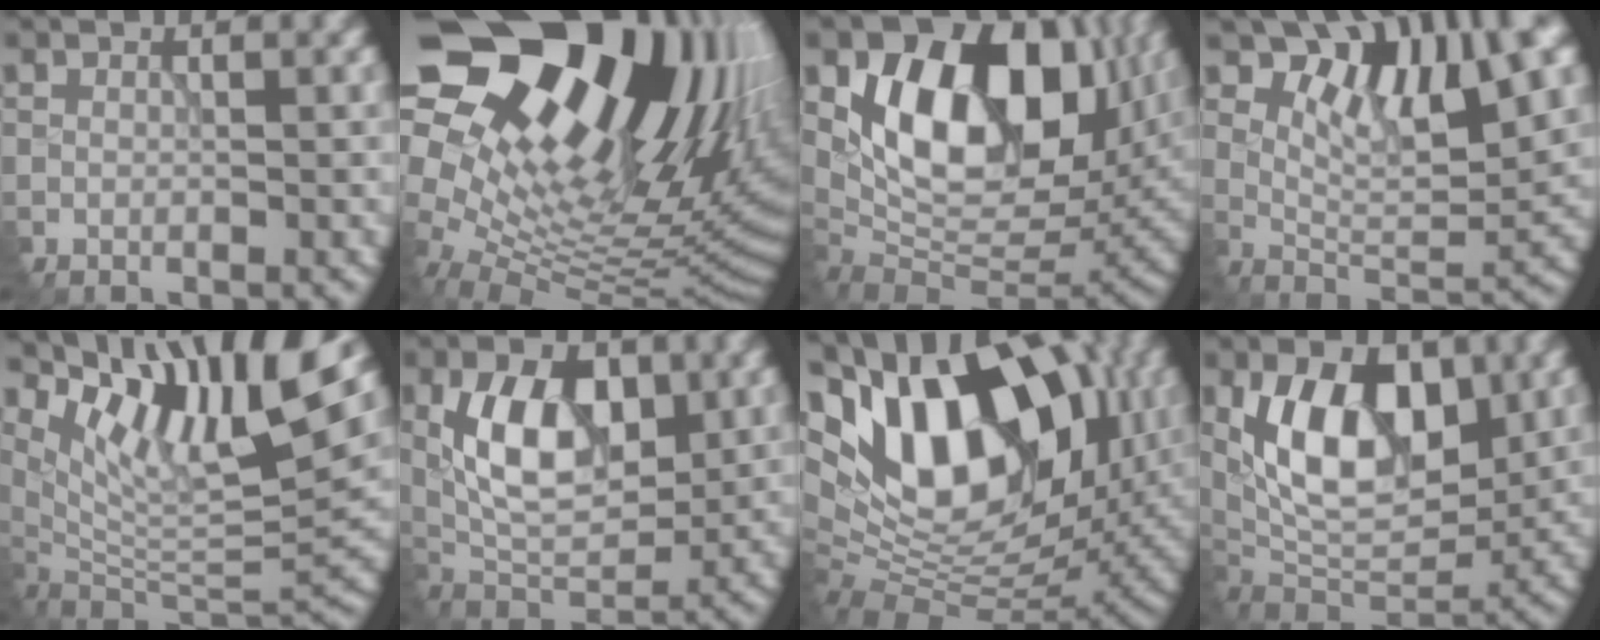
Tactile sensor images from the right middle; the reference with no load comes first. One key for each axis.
{"total": 20.7, "fx": 8.6, "fy": 10.4, "fz": 15.7, "tx": -0.219, "ty": 0.034, "tz": 0.152}
{"total": 13.5, "fx": 3.7, "fy": 8.6, "fz": 9.7, "tx": -0.141, "ty": 0.001, "tz": 0.062}
{"total": 10.8, "fx": 5.1, "fy": 4.9, "fz": 8.1, "tx": -0.132, "ty": -0.001, "tz": 0.095}
{"total": 11.9, "fx": 6.4, "fy": 3.7, "fz": 9.3, "tx": -0.175, "ty": 0.011, "tz": 0.128}
{"total": 8.1, "fx": 1.1, "fy": 4.8, "fz": 6.5, "tx": -0.117, "ty": 0.000, "tz": 0.019}
{"total": 16.1, "fx": 4.2, "fy": 9.5, "fz": 12.3, "tx": -0.211, "ty": 0.028, "tz": 0.059}
{"total": 10.0, "fx": 1.9, "fy": 5.9, "fz": 7.8, "tx": -0.131, "ty": -0.008, "tz": 0.030}